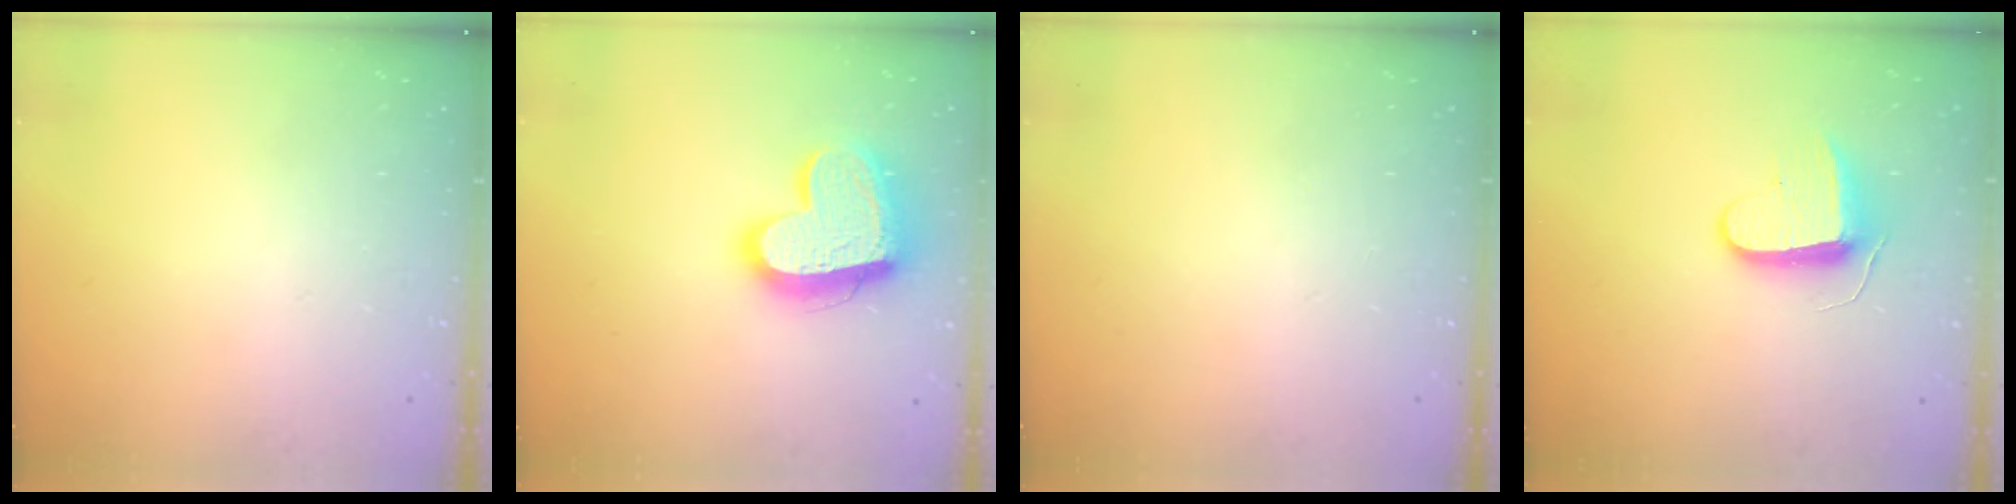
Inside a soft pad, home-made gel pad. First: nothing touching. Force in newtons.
{"total": 18.7, "press": 18.6, "slide": 1.6}
{"total": 0.0}
{"total": 8.6, "press": 8.6, "slide": 0.5}